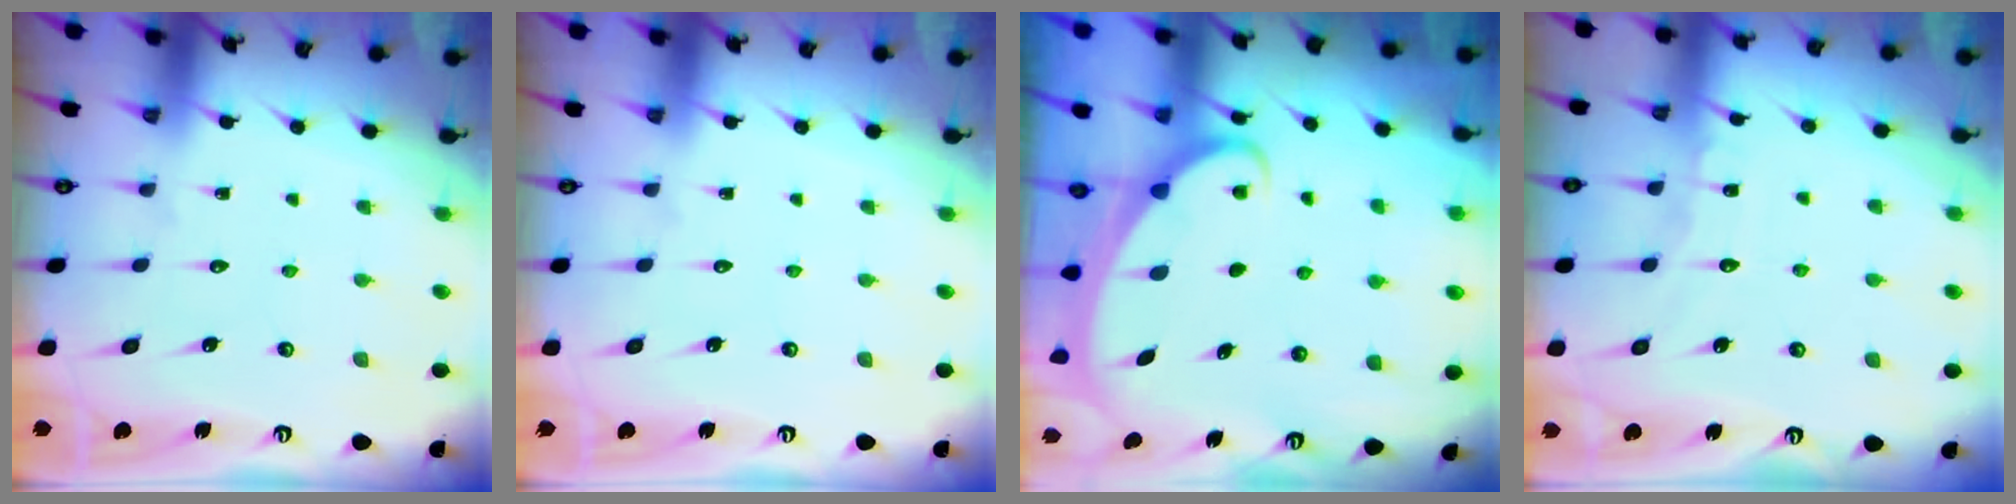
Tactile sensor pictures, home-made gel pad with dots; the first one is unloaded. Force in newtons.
{"total": 0.0}
{"total": 2.1, "press": 2.0, "slide": 0.3}
{"total": 6.4, "press": 6.3, "slide": 0.6}